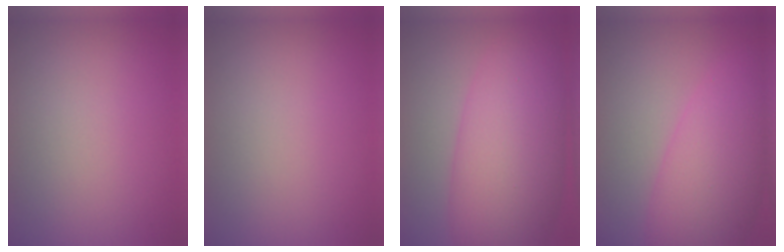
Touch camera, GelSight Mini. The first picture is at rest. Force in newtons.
{"total": 0.0}
{"total": 10.4, "press": 10.4, "slide": 0.4}
{"total": 7.6, "press": 7.6, "slide": 0.3}